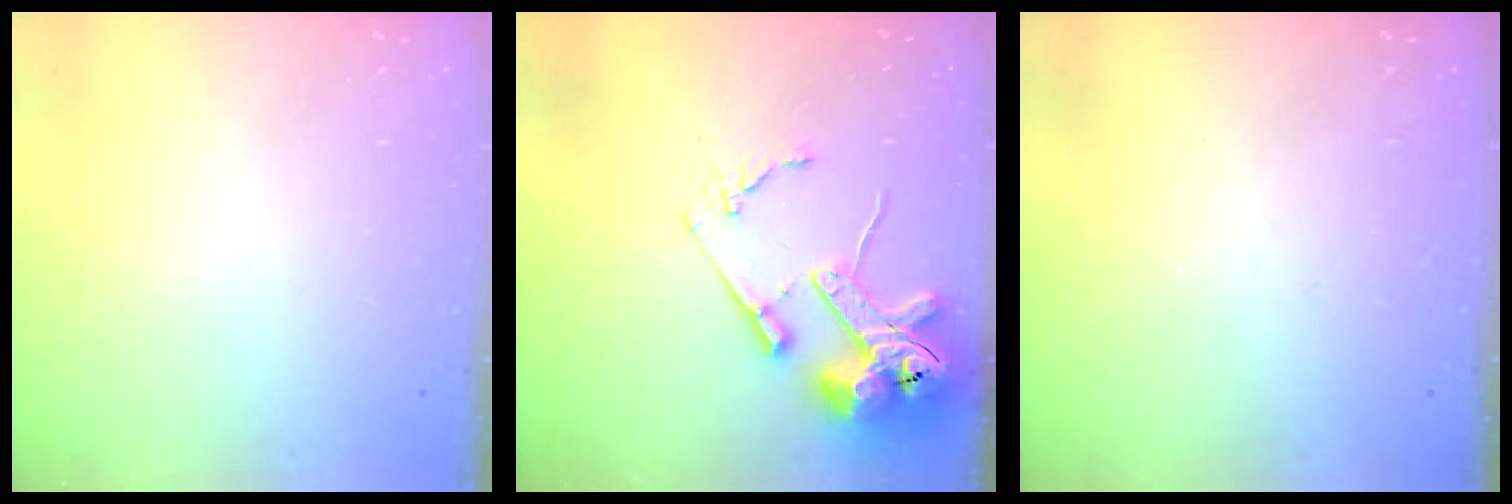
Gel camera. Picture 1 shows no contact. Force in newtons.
{"total": 16.0, "press": 15.8, "slide": 2.2}
{"total": 0.0}